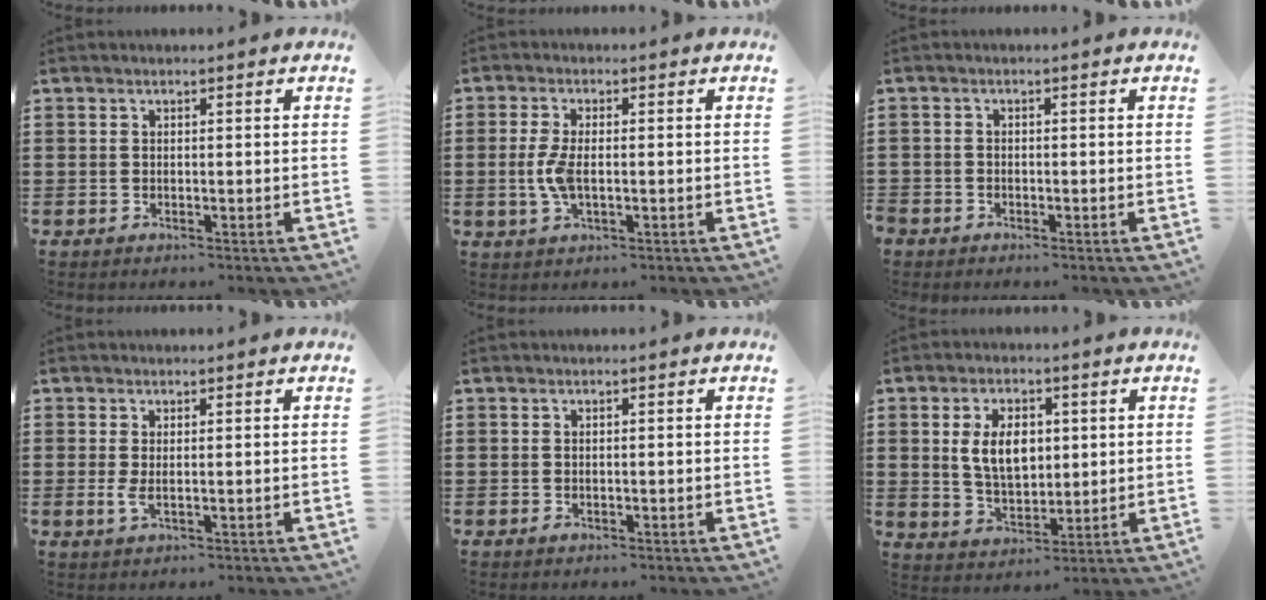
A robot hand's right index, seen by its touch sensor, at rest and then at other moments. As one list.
[{"total": 4.8, "force": [-0.5, 2.1, 4.3], "torque": [-0.107, -0.009, -0.017]}, {"total": 1.2, "force": [-1.1, 0.6, 0.0], "torque": [-0.002, 0.004, -0.025]}, {"total": 2.1, "force": [0.0, 0.6, 2.0], "torque": [-0.046, -0.005, -0.001]}, {"total": 0.0}, {"total": 7.2, "force": [1.2, 4.5, 5.5], "torque": [-0.108, 0.009, 0.015]}]